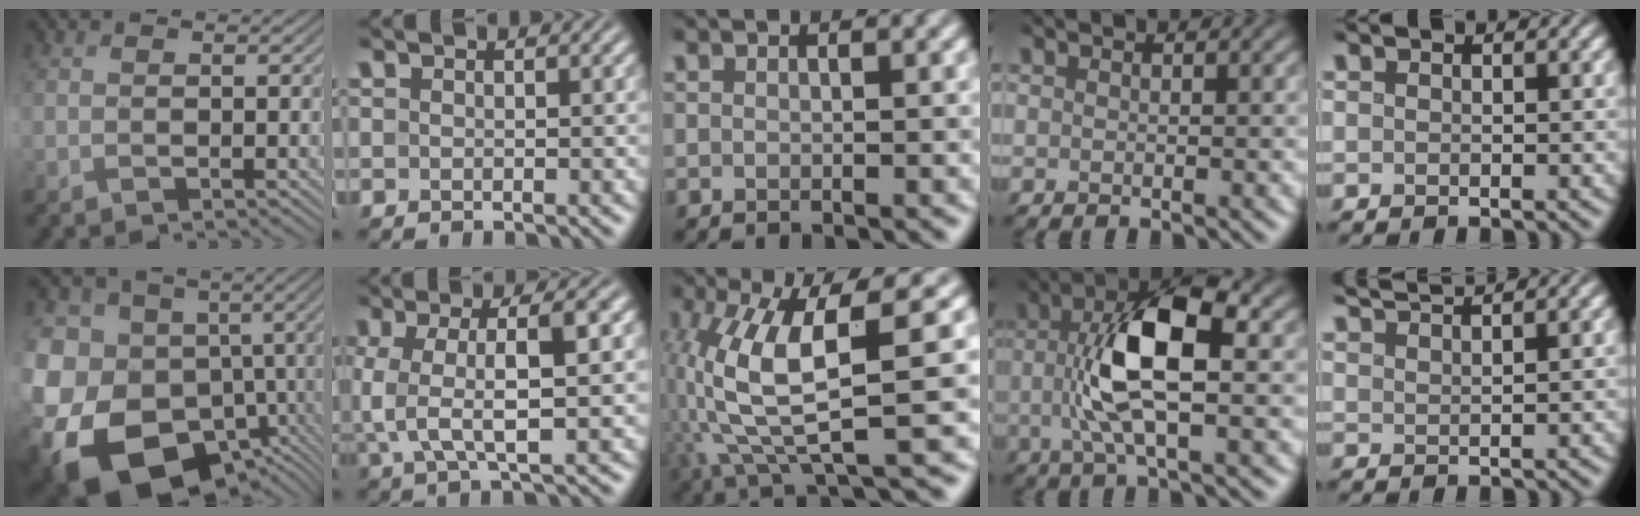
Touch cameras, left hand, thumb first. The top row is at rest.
{"thumb": {"total": 20.9, "force": [-7.2, 16.1, 11.2], "torque": [-0.271, -0.028, -0.115]}, "index": {"total": 6.8, "force": [0.6, 1.8, 6.5], "torque": [-0.125, 0.009, 0.006]}, "middle": {"total": 9.3, "force": [1.0, 1.9, 9.0], "torque": [-0.174, -0.004, 0.022]}, "ring": {"total": 8.0, "force": [0.3, 2.7, 7.6], "torque": [-0.153, 0.004, 0.003]}, "little": {"total": 3.9, "force": [3.5, 0.5, 1.6], "torque": [-0.015, 0.018, 0.052]}}